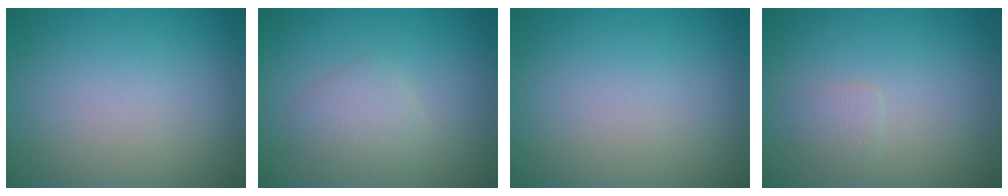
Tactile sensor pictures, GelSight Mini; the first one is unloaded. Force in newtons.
{"total": 2.2, "press": 2.2, "slide": 0.1}
{"total": 0.0}
{"total": 1.1, "press": 1.1, "slide": 0.1}